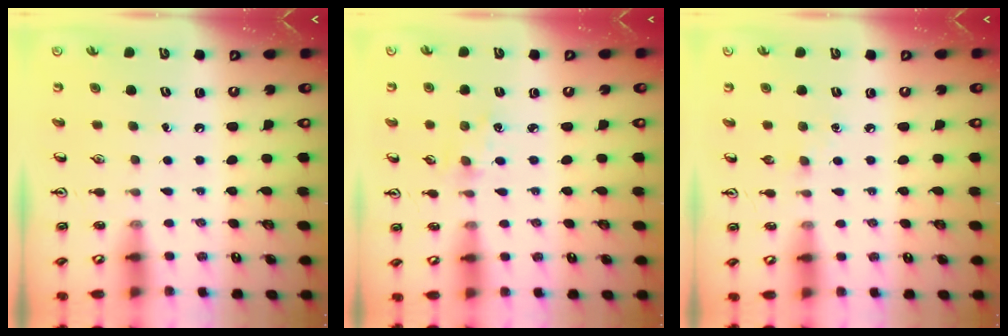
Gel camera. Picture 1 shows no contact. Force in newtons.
{"total": 2.0, "press": 2.0, "slide": 0.4}
{"total": 2.9, "press": 2.9, "slide": 0.4}